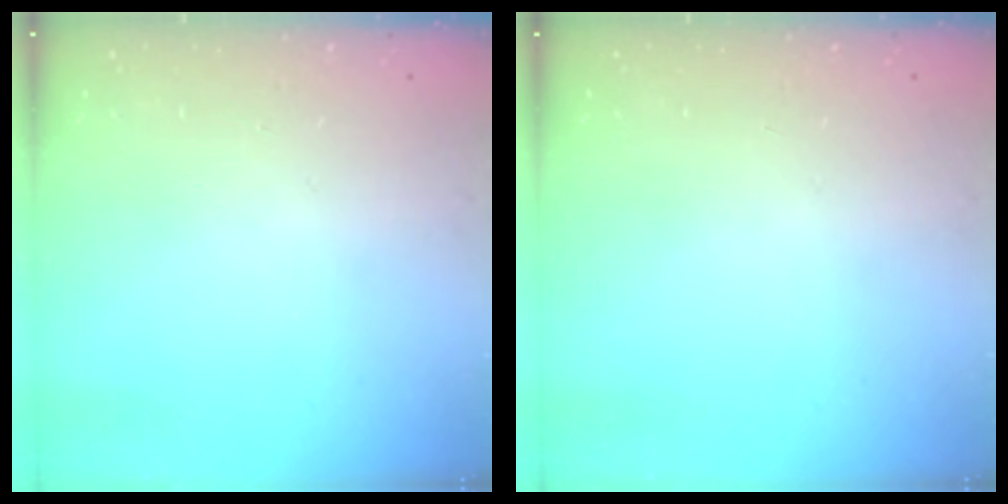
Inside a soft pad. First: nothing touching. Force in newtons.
{"total": 0.0}